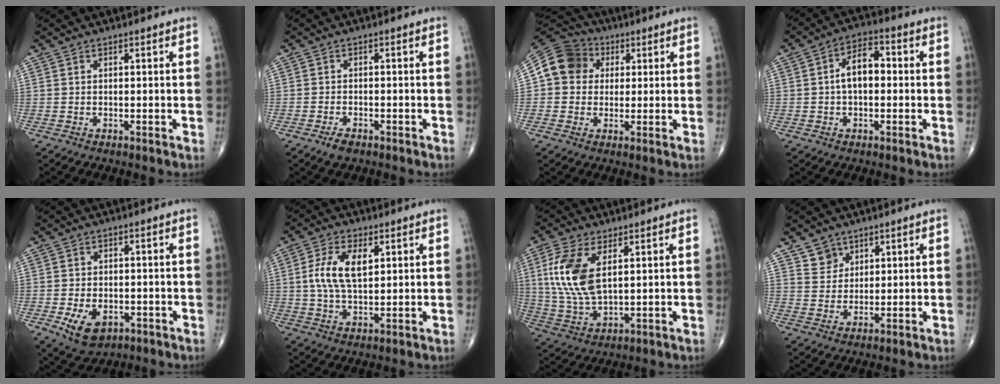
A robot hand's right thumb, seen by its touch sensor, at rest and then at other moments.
{"total": 2.3, "force": [-1.6, 1.1, 1.3], "torque": [-0.026, 0.003, -0.026]}
{"total": 9.4, "force": [1.5, 8.4, 4.0], "torque": [-0.057, 0.018, 0.013]}
{"total": 7.3, "force": [0.2, 4.2, 6.0], "torque": [-0.091, 0.027, -0.007]}
{"total": 7.7, "force": [-3.0, 5.0, 5.0], "torque": [-0.076, 0.004, -0.038]}
{"total": 8.8, "force": [2.1, 4.4, 7.3], "torque": [-0.143, -0.001, 0.039]}
{"total": 12.4, "force": [3.4, 6.1, 10.3], "torque": [-0.222, -0.009, 0.075]}
{"total": 4.0, "force": [2.8, 2.9, 0.2], "torque": [0.021, -0.023, 0.052]}